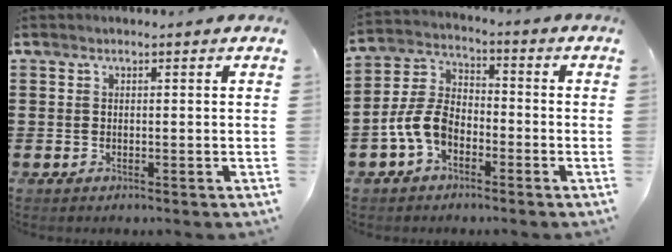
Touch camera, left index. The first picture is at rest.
{"total": 6.9, "force": [-3.4, 4.1, 4.4], "torque": [-0.120, 0.004, -0.075]}